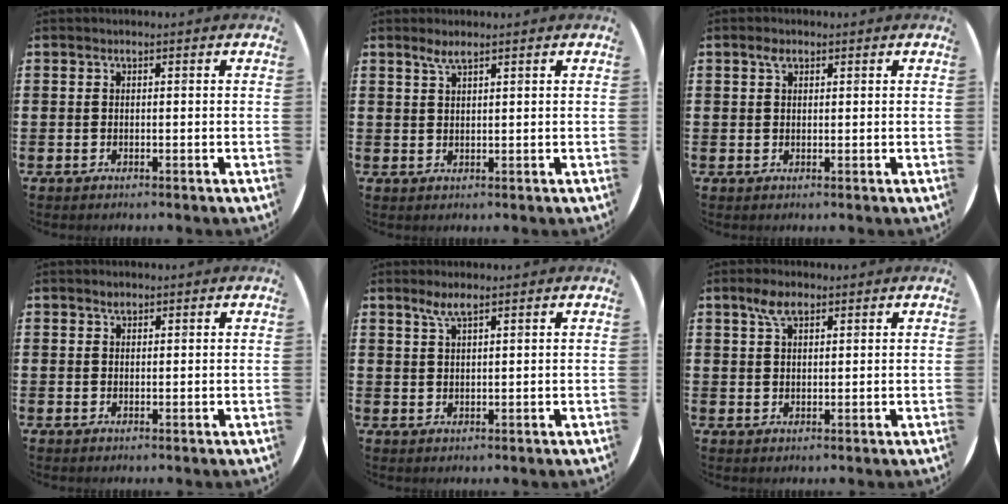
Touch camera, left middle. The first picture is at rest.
{"total": 2.0, "force": [1.6, 0.1, 1.2], "torque": [-0.025, 0.003, 0.027]}
{"total": 1.4, "force": [0.8, 0.7, 0.8], "torque": [-0.009, 0.003, 0.012]}
{"total": 0.9, "force": [0.8, 0.3, 0.2], "torque": [0.003, -0.001, 0.012]}
{"total": 2.8, "force": [2.0, 0.3, 1.9], "torque": [-0.040, 0.005, 0.036]}
{"total": 3.5, "force": [2.4, 1.5, 2.2], "torque": [-0.039, 0.005, 0.040]}